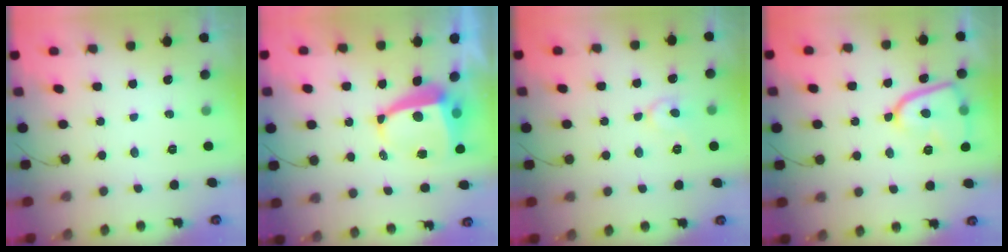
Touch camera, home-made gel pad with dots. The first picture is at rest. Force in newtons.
{"total": 7.5, "press": 7.5, "slide": 0.9}
{"total": 7.7, "press": 7.7, "slide": 0.7}
{"total": 12.6, "press": 12.6, "slide": 1.3}